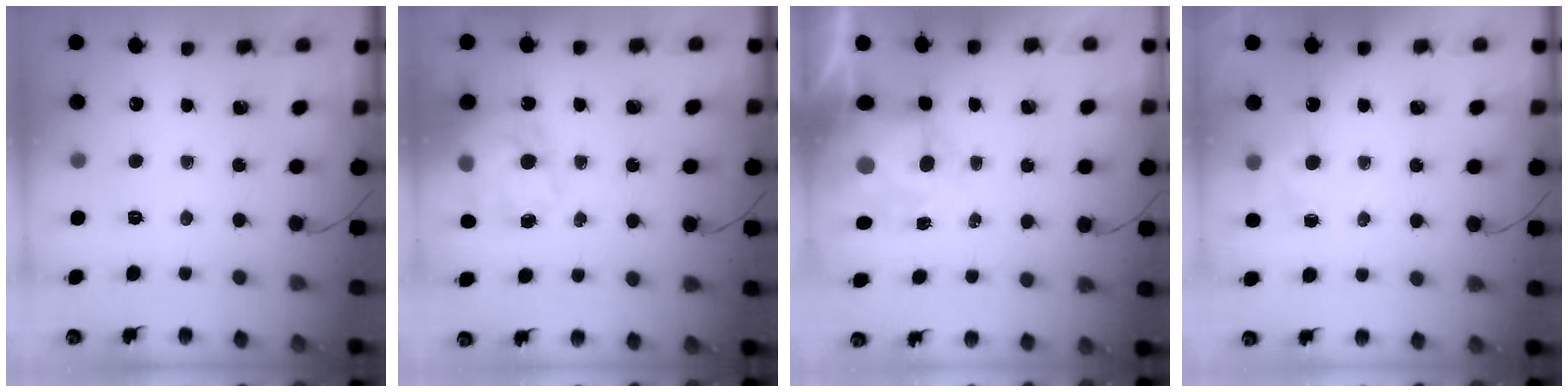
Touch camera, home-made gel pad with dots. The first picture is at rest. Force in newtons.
{"total": 17.1, "press": 16.6, "slide": 4.2}
{"total": 6.7, "press": 6.5, "slide": 1.7}
{"total": 5.4, "press": 5.2, "slide": 1.3}